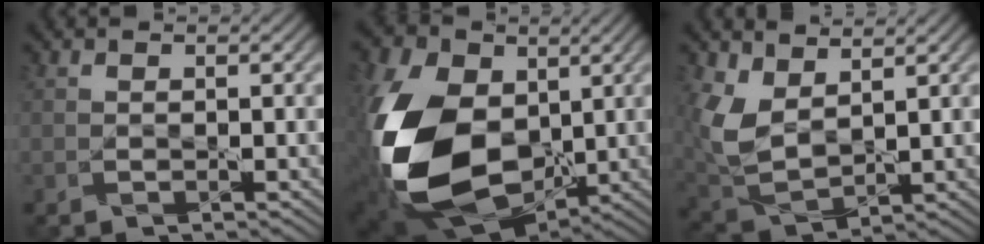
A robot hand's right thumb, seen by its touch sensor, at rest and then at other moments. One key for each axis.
{"total": 18.1, "fx": -0.4, "fy": 12.9, "fz": 12.6, "tx": -0.327, "ty": -0.043, "tz": -0.002}
{"total": 7.8, "fx": 3.4, "fy": 4.5, "fz": 5.4, "tx": -0.147, "ty": -0.007, "tz": 0.070}